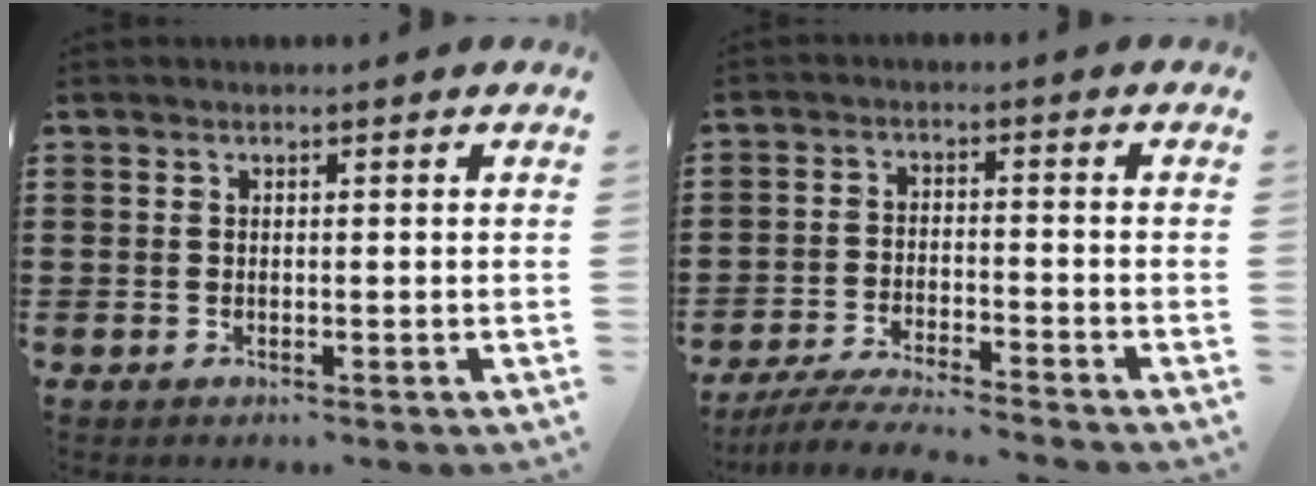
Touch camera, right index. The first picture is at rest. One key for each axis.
{"total": 5.0, "fx": -4.8, "fy": -0.3, "fz": 1.4, "tx": -0.037, "ty": -0.015, "tz": -0.097}